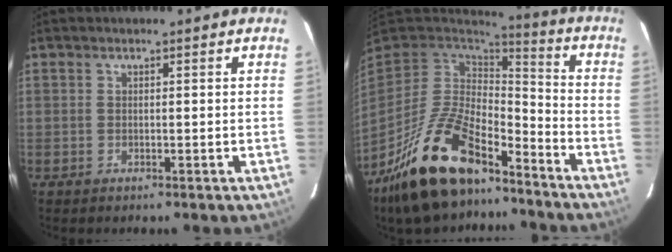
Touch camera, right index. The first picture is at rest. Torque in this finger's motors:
{"motor_torque": [0.72, -0.70, 1.05, 0.21]}